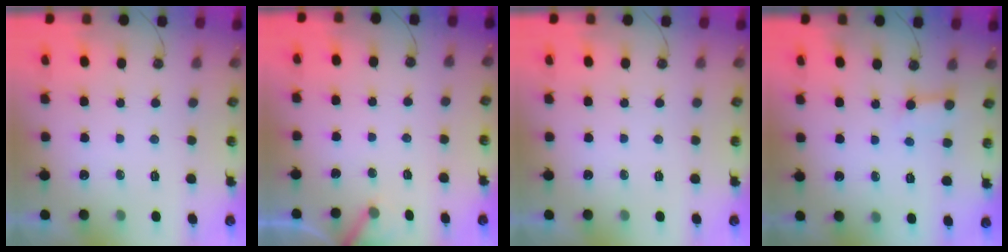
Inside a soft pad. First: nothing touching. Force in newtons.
{"total": 4.1, "press": 4.1, "slide": 0.1}
{"total": 0.0}
{"total": 3.9, "press": 3.9, "slide": 0.3}